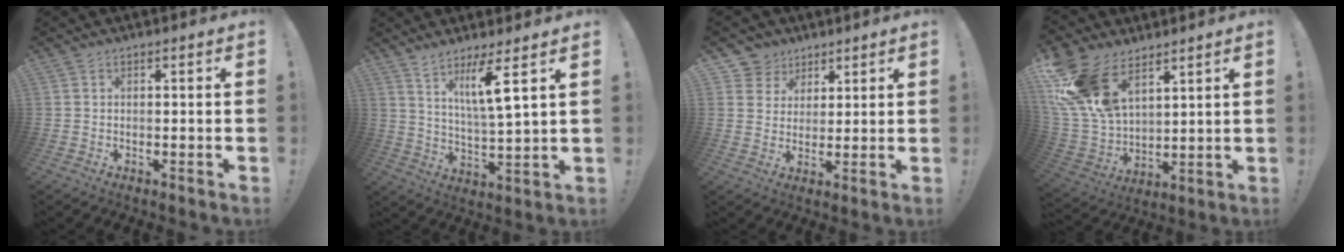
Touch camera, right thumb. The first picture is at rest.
{"total": 9.6, "force": [5.9, 0.0, 7.6], "torque": [-0.134, -0.030, 0.090]}
{"total": 6.8, "force": [3.6, 5.7, 0.6], "torque": [-0.017, -0.026, 0.075]}
{"total": 18.7, "force": [10.5, 11.2, 10.8], "torque": [-0.223, -0.055, 0.200]}